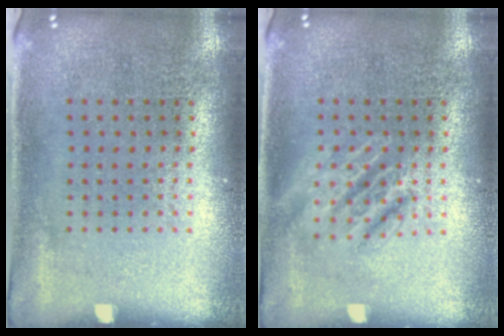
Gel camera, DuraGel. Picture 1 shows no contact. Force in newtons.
{"total": 2.3, "press": 2.2, "slide": 0.3}